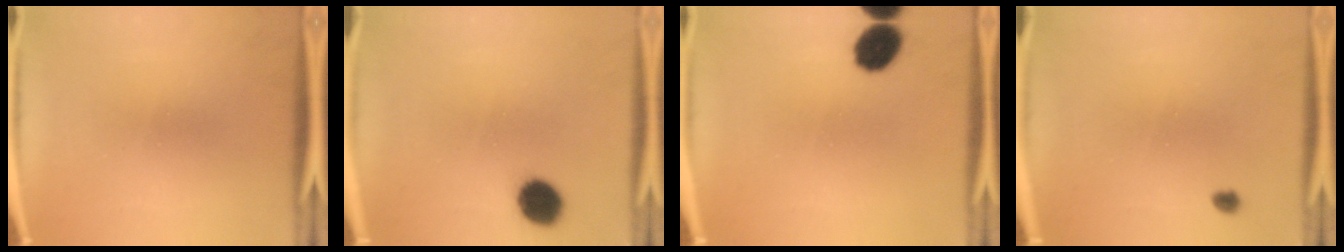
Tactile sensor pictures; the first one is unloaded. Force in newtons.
{"total": 8.1}
{"total": 8.4}
{"total": 1.1}